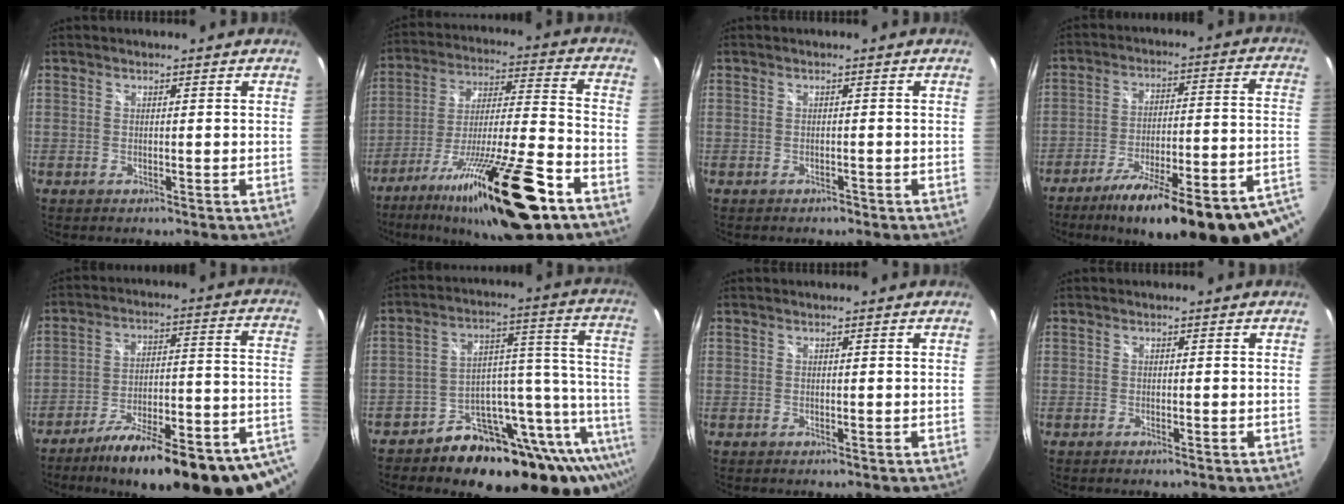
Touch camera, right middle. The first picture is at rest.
{"total": 24.5, "force": [-15.4, 3.5, 18.7], "torque": [-0.331, -0.036, -0.254]}
{"total": 0.9, "force": [-0.8, 0.4, 0.2], "torque": [-0.006, -0.001, -0.011]}
{"total": 22.8, "force": [-11.5, 2.6, 19.5], "torque": [-0.245, -0.030, -0.149]}
{"total": 22.6, "force": [-11.0, 4.8, 19.1], "torque": [-0.248, -0.027, -0.150]}
{"total": 23.3, "force": [-14.8, 10.7, 14.5], "torque": [-0.161, 0.020, -0.219]}
{"total": 0.0}
{"total": 0.6, "force": [-0.5, 0.0, 0.3], "torque": [-0.004, -0.001, -0.010]}